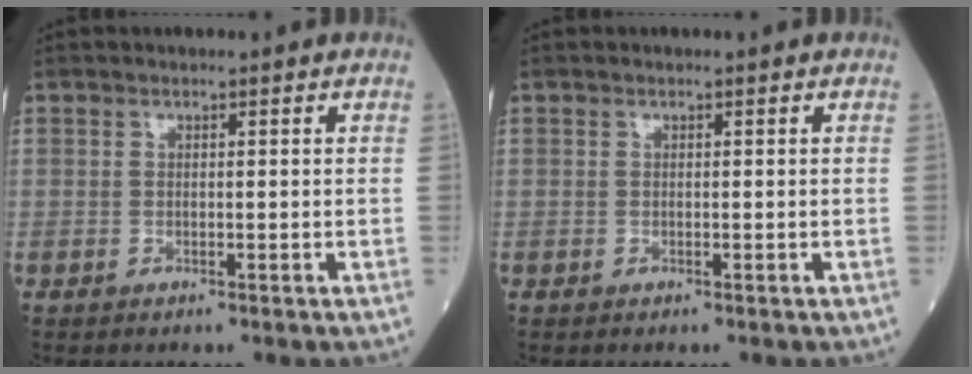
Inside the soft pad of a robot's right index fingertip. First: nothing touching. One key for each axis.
{"total": 0.0}